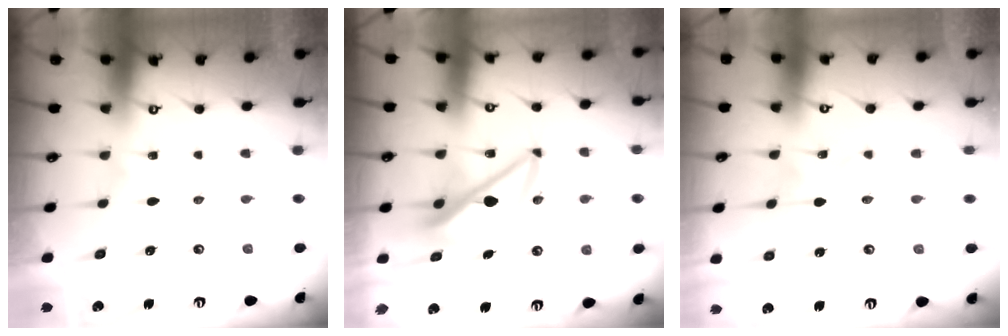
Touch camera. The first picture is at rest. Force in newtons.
{"total": 9.7, "press": 9.6, "slide": 1.6}
{"total": 0.0}